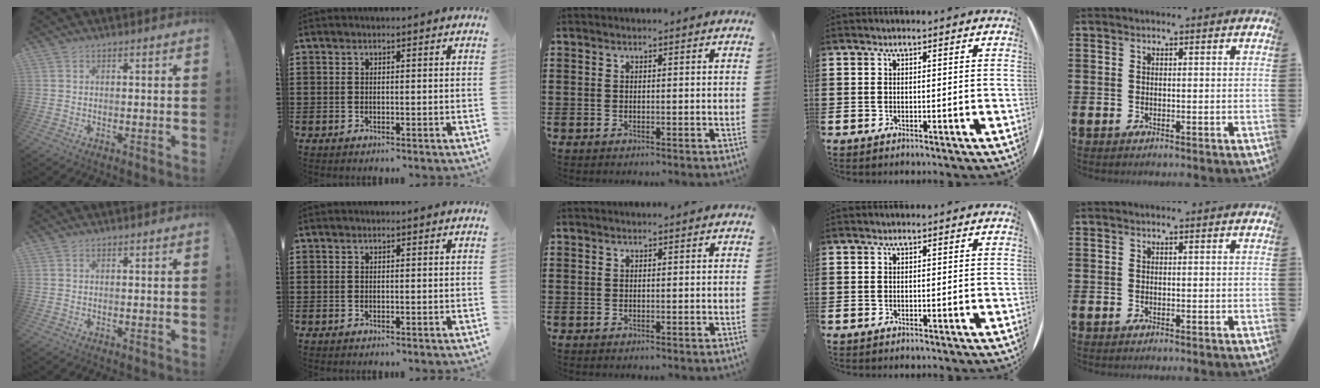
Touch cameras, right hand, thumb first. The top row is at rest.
{}